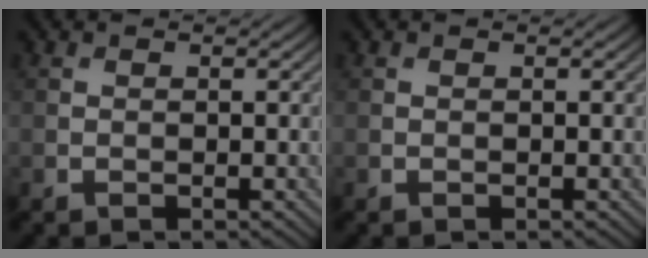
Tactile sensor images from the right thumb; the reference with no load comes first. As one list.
[{"total": 0.0}]